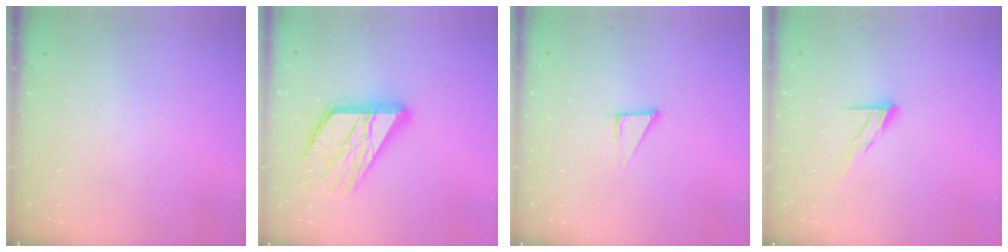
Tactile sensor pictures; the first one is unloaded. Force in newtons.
{"total": 18.9, "press": 18.8, "slide": 1.9}
{"total": 2.9, "press": 2.9, "slide": 0.2}
{"total": 8.7, "press": 8.7, "slide": 0.7}